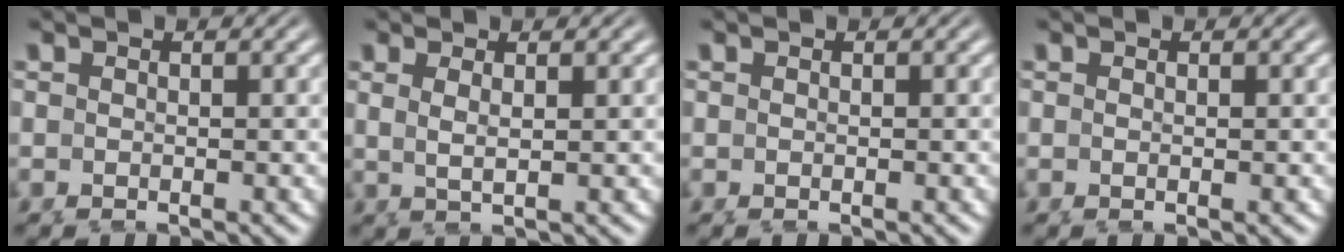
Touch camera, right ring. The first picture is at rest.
{"total": 1.7, "force": [1.2, -0.7, 1.1], "torque": [-0.020, -0.005, 0.027]}
{"total": 0.0}
{"total": 0.5, "force": [0.0, -0.3, 0.4], "torque": [-0.009, -0.003, 0.003]}